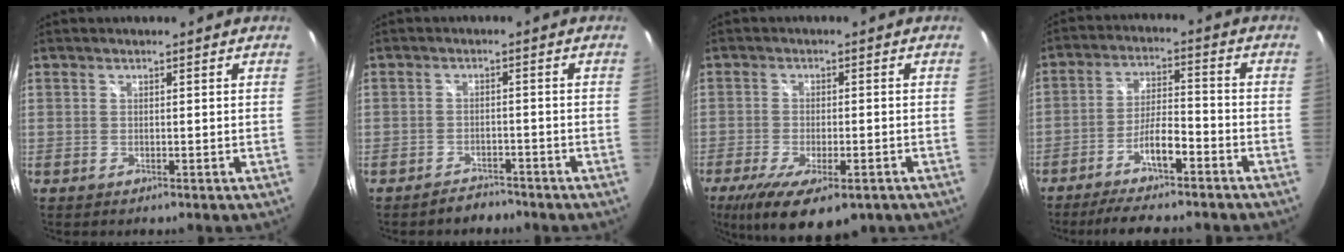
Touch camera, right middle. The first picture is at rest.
{"total": 3.3, "force": [-3.0, 1.4, 0.3], "torque": [-0.012, 0.007, -0.045]}
{"total": 13.8, "force": [-8.4, 5.1, 9.8], "torque": [-0.194, -0.045, -0.126]}
{"total": 11.4, "force": [-9.2, 1.5, 6.6], "torque": [-0.138, 0.005, -0.151]}